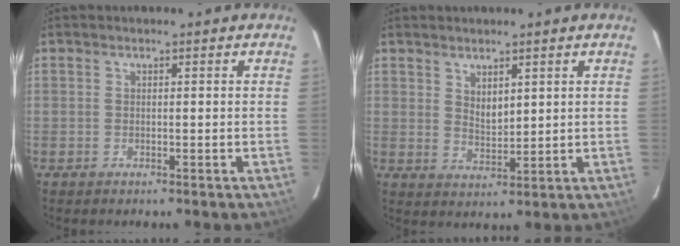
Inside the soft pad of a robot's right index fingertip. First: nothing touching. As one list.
[{"total": 3.7, "force": [2.2, 1.8, 2.3], "torque": [-0.035, -0.005, 0.040]}]